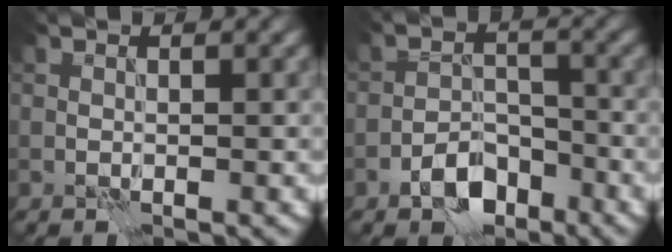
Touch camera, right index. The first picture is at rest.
{"total": 4.4, "force": [-2.9, 2.4, 2.3], "torque": [-0.032, 0.004, -0.055]}